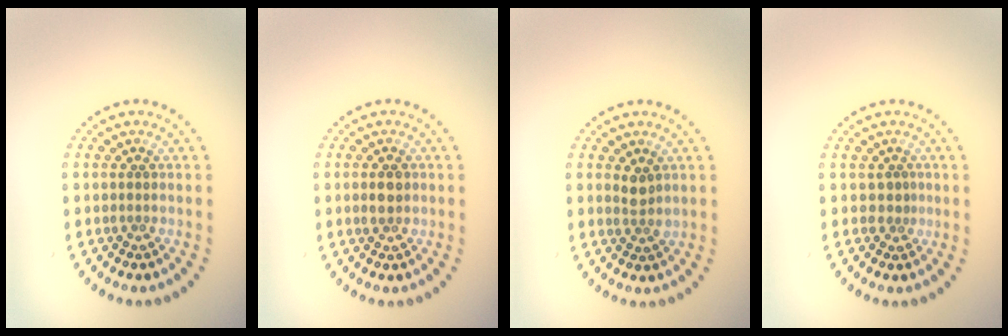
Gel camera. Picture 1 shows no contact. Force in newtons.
{"total": 1.6, "press": 1.6, "slide": 0.1}
{"total": 1.5, "press": 1.2, "slide": 0.9}
{"total": 1.0, "press": 0.5, "slide": 0.8}